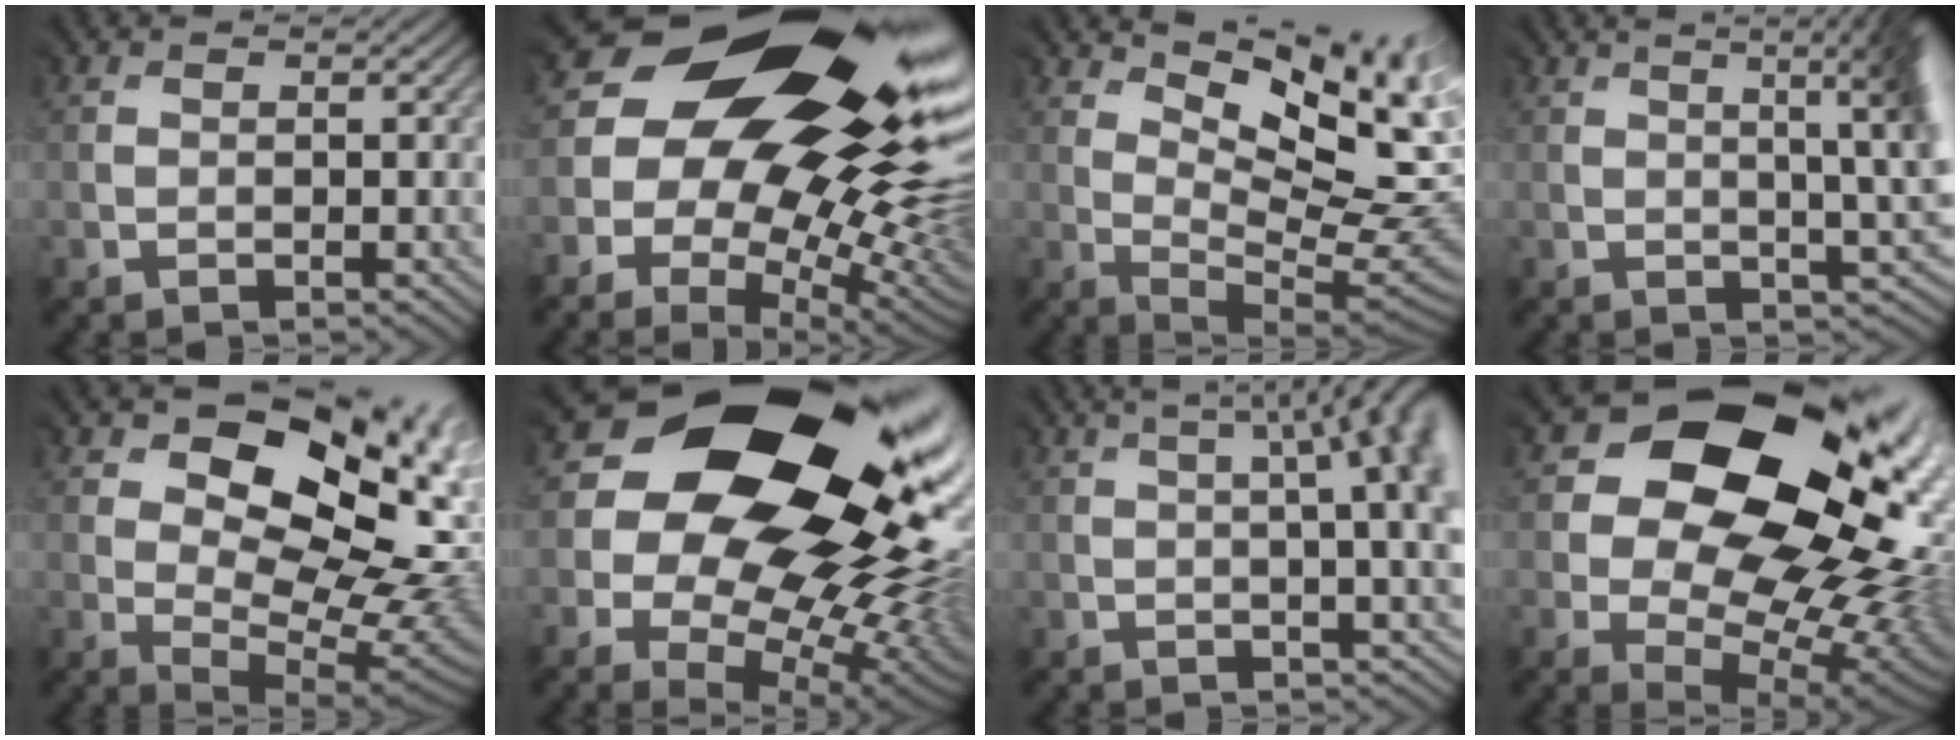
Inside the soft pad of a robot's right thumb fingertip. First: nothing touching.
{"total": 20.1, "force": [4.8, 12.9, 14.6], "torque": [-0.251, 0.022, 0.092]}
{"total": 16.7, "force": [7.5, 6.8, 13.3], "torque": [-0.199, 0.037, 0.125]}
{"total": 8.6, "force": [1.6, 1.8, 8.3], "torque": [-0.079, 0.017, 0.020]}
{"total": 15.6, "force": [5.1, 8.9, 11.8], "torque": [-0.164, 0.018, 0.089]}
{"total": 21.2, "force": [5.6, 15.2, 13.7], "torque": [-0.256, 0.014, 0.127]}
{"total": 13.0, "force": [3.0, 4.1, 11.9], "torque": [-0.124, 0.059, 0.035]}
{"total": 19.2, "force": [5.1, 13.8, 12.4], "torque": [-0.190, 0.011, 0.100]}